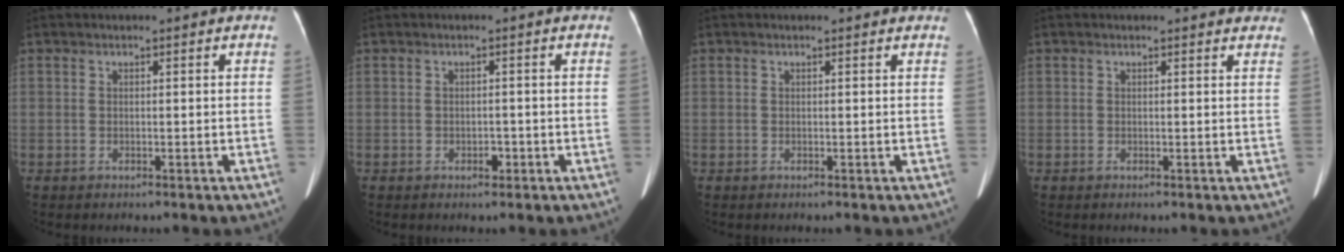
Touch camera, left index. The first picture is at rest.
{"total": 1.1, "force": [-0.5, 0.7, 0.6], "torque": [-0.014, 0.000, -0.005]}
{"total": 1.5, "force": [1.4, 0.4, 0.4], "torque": [-0.012, 0.004, 0.006]}
{"total": 4.9, "force": [4.5, 1.5, 1.0], "torque": [0.002, 0.000, 0.030]}